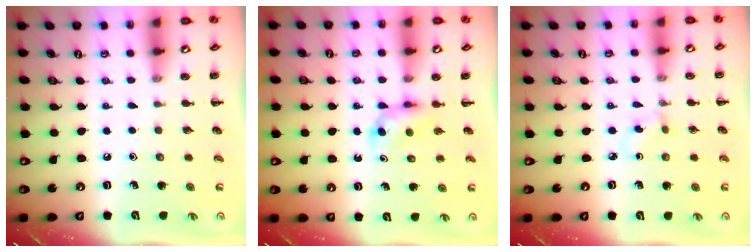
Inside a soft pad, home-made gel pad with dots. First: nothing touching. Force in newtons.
{"total": 3.7, "press": 3.4, "slide": 1.4}
{"total": 2.3, "press": 2.0, "slide": 1.1}